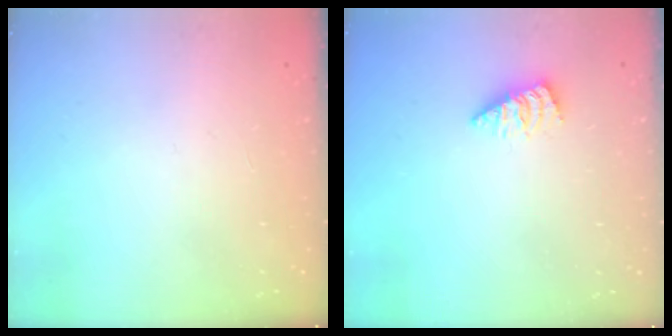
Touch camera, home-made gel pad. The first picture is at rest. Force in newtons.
{"total": 1.4, "press": 1.3, "slide": 0.2}